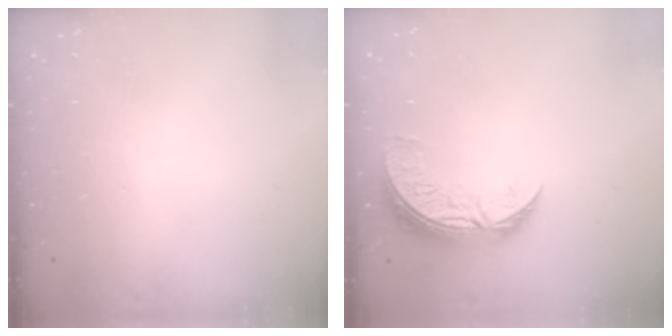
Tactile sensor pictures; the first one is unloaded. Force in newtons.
{"total": 9.1, "press": 9.0, "slide": 0.8}